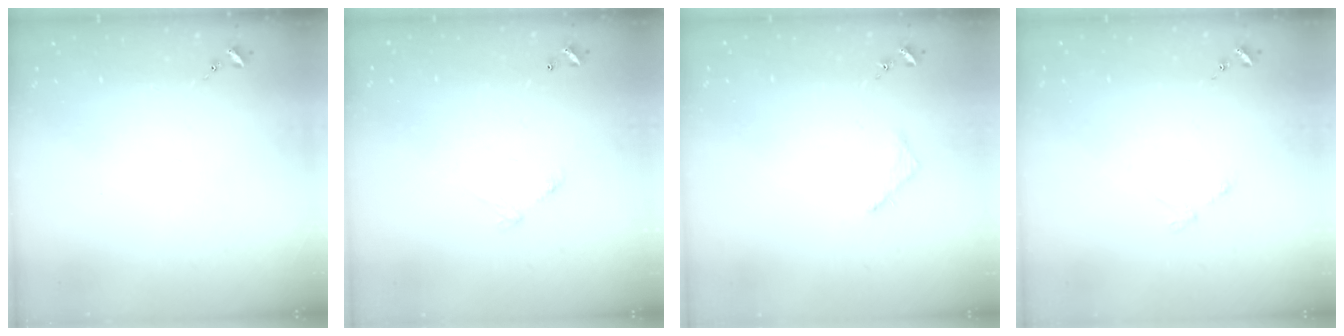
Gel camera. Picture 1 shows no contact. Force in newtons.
{"total": 5.6, "press": 5.6, "slide": 0.4}
{"total": 2.7, "press": 2.7, "slide": 0.3}
{"total": 2.9, "press": 2.8, "slide": 0.4}